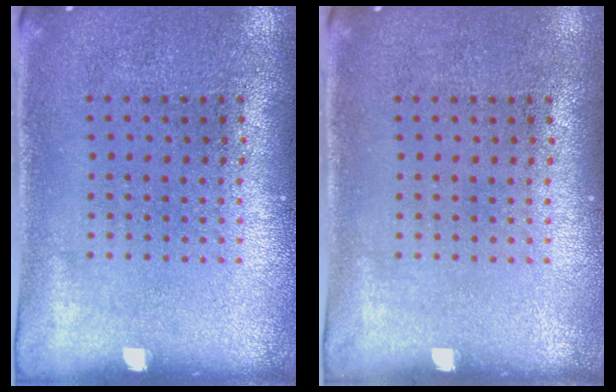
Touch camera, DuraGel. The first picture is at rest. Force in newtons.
{"total": 0.0}